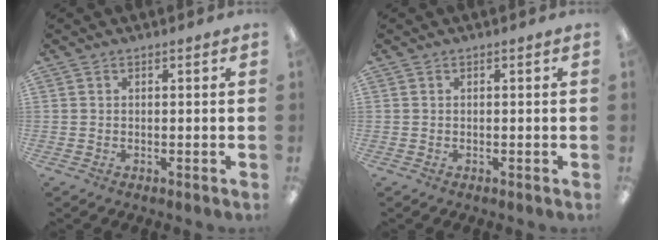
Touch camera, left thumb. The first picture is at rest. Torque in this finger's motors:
{"motor_torque": [-0.06, -0.05, 0.01, 0.00, 0.00]}